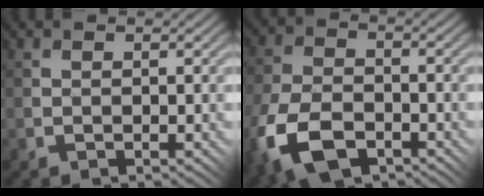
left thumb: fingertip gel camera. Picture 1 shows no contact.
{"total": 12.0, "force": [-6.3, 6.8, 7.6], "torque": [-0.209, -0.039, -0.114]}